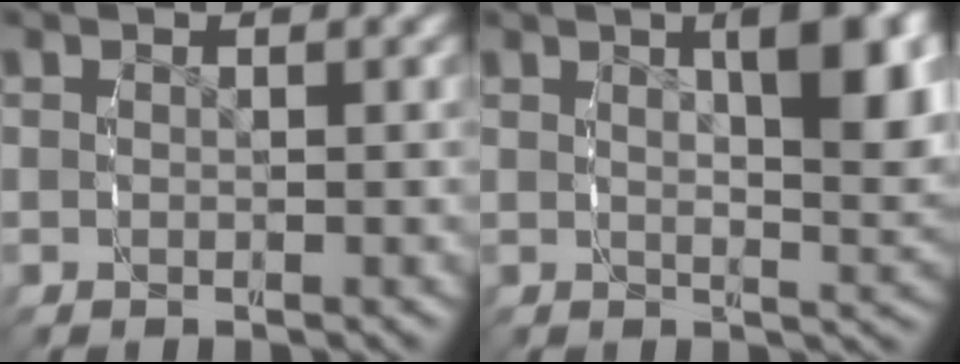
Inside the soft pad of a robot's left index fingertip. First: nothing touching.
{"total": 6.0, "force": [1.8, 1.7, 5.5], "torque": [-0.058, 0.001, 0.034]}